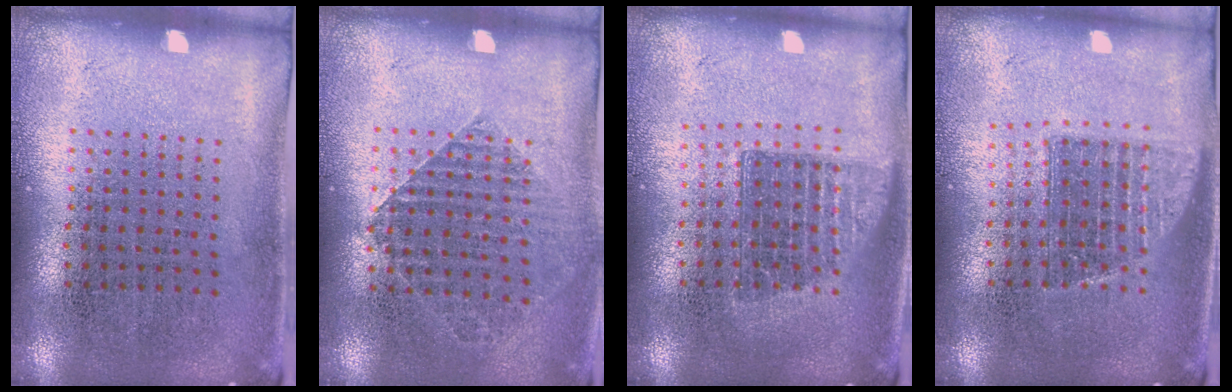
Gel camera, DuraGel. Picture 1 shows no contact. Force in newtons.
{"total": 1.0, "press": 1.0, "slide": 0.2}
{"total": 1.4, "press": 1.1, "slide": 0.8}
{"total": 1.3, "press": 1.1, "slide": 0.7}